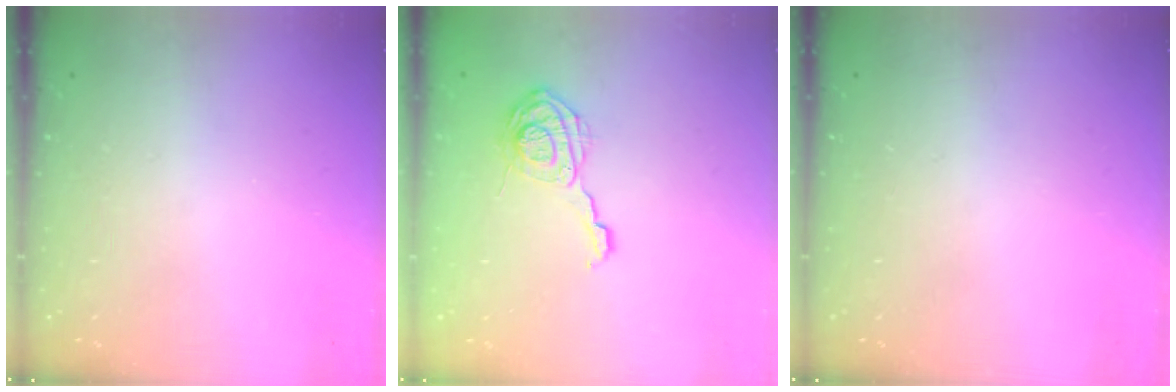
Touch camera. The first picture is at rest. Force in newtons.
{"total": 11.7, "press": 11.7, "slide": 0.5}
{"total": 0.0}